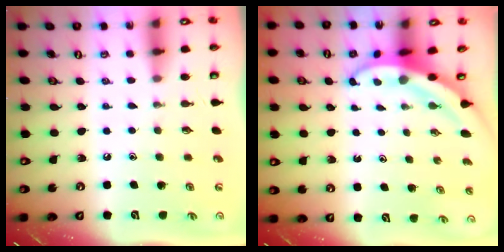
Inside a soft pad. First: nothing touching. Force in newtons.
{"total": 3.8, "press": 3.7, "slide": 0.4}